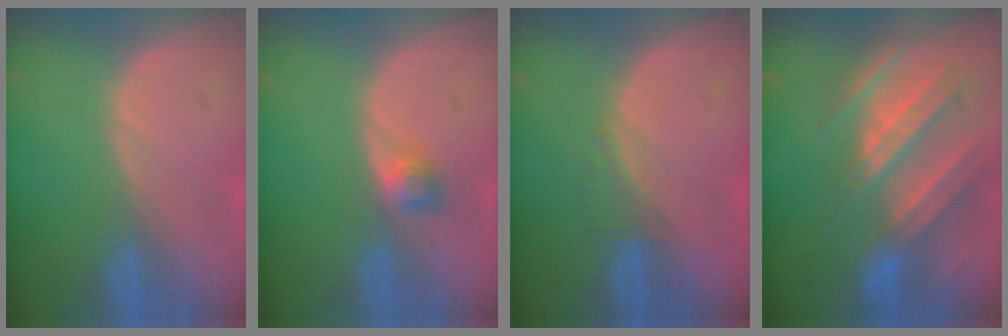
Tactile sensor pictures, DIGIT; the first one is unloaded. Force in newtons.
{"total": 2.6, "press": 2.3, "slide": 1.1}
{"total": 1.7, "press": 1.6, "slide": 0.7}
{"total": 10.5, "press": 9.6, "slide": 4.3}